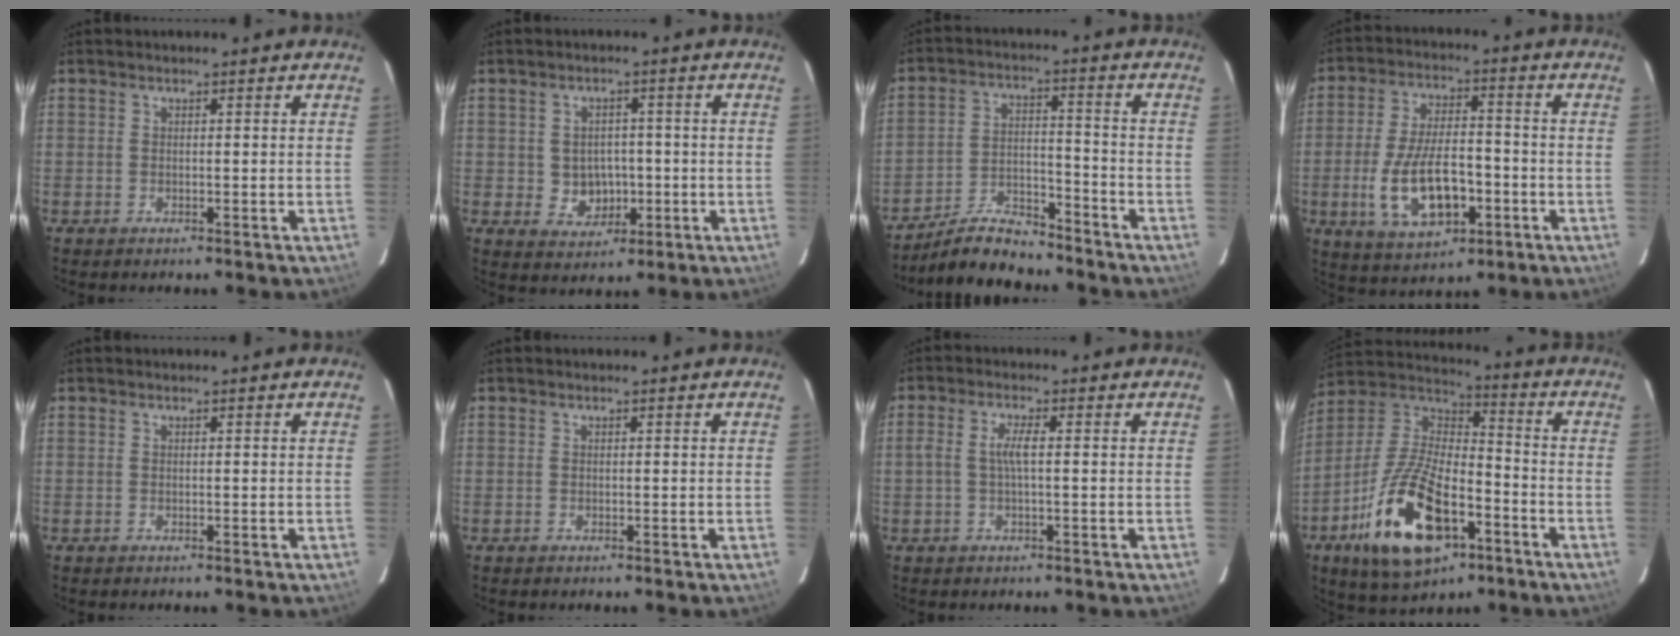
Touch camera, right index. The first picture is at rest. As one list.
[{"total": 5.5, "force": [-0.6, 5.1, 2.0], "torque": [-0.046, 0.012, 0.007]}, {"total": 10.1, "force": [-9.3, 2.5, 3.1], "torque": [-0.078, 0.014, -0.160]}, {"total": 14.2, "force": [-4.3, 6.6, 11.8], "torque": [-0.240, -0.004, -0.061]}, {"total": 0.0}, {"total": 0.0}, {"total": 3.1, "force": [-0.2, 0.3, 3.1], "torque": [-0.063, 0.004, -0.003]}, {"total": 22.0, "force": [-9.9, 10.2, 16.7], "torque": [-0.343, -0.016, -0.170]}]